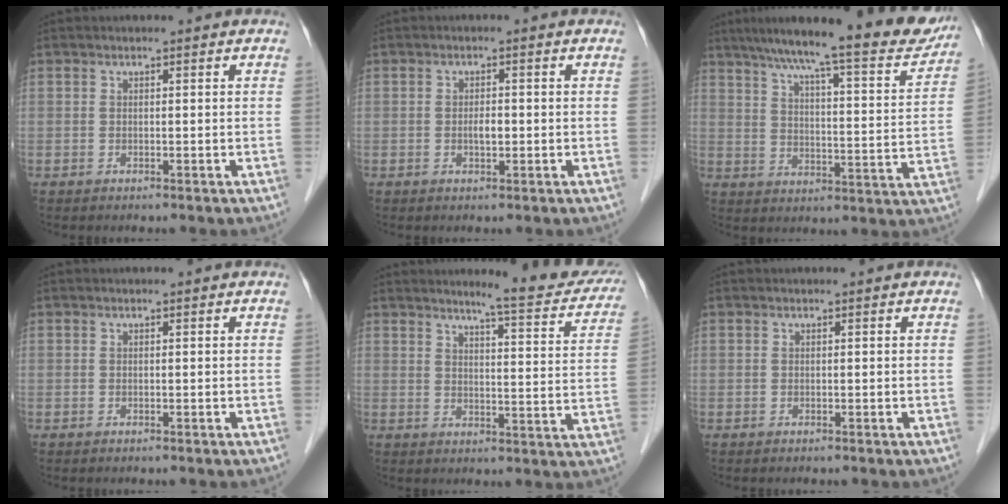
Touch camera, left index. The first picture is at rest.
{"total": 1.8, "force": [-0.3, 0.7, 1.7], "torque": [-0.031, 0.001, -0.005]}
{"total": 21.4, "force": [18.4, 2.3, 10.7], "torque": [-0.160, -0.018, 0.242]}
{"total": 0.0}
{"total": 13.3, "force": [11.8, 1.1, 6.0], "torque": [-0.062, -0.028, 0.131]}
{"total": 0.0}